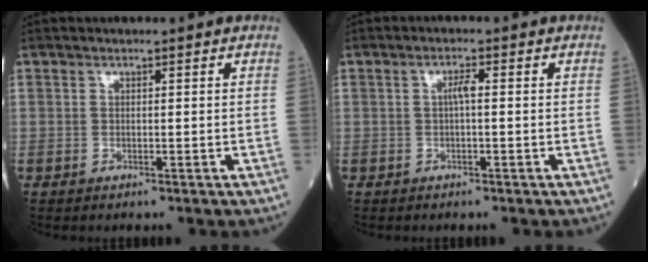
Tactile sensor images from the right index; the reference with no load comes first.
{"total": 1.7, "force": [0.0, 0.3, 1.7], "torque": [-0.033, 0.004, 0.001]}